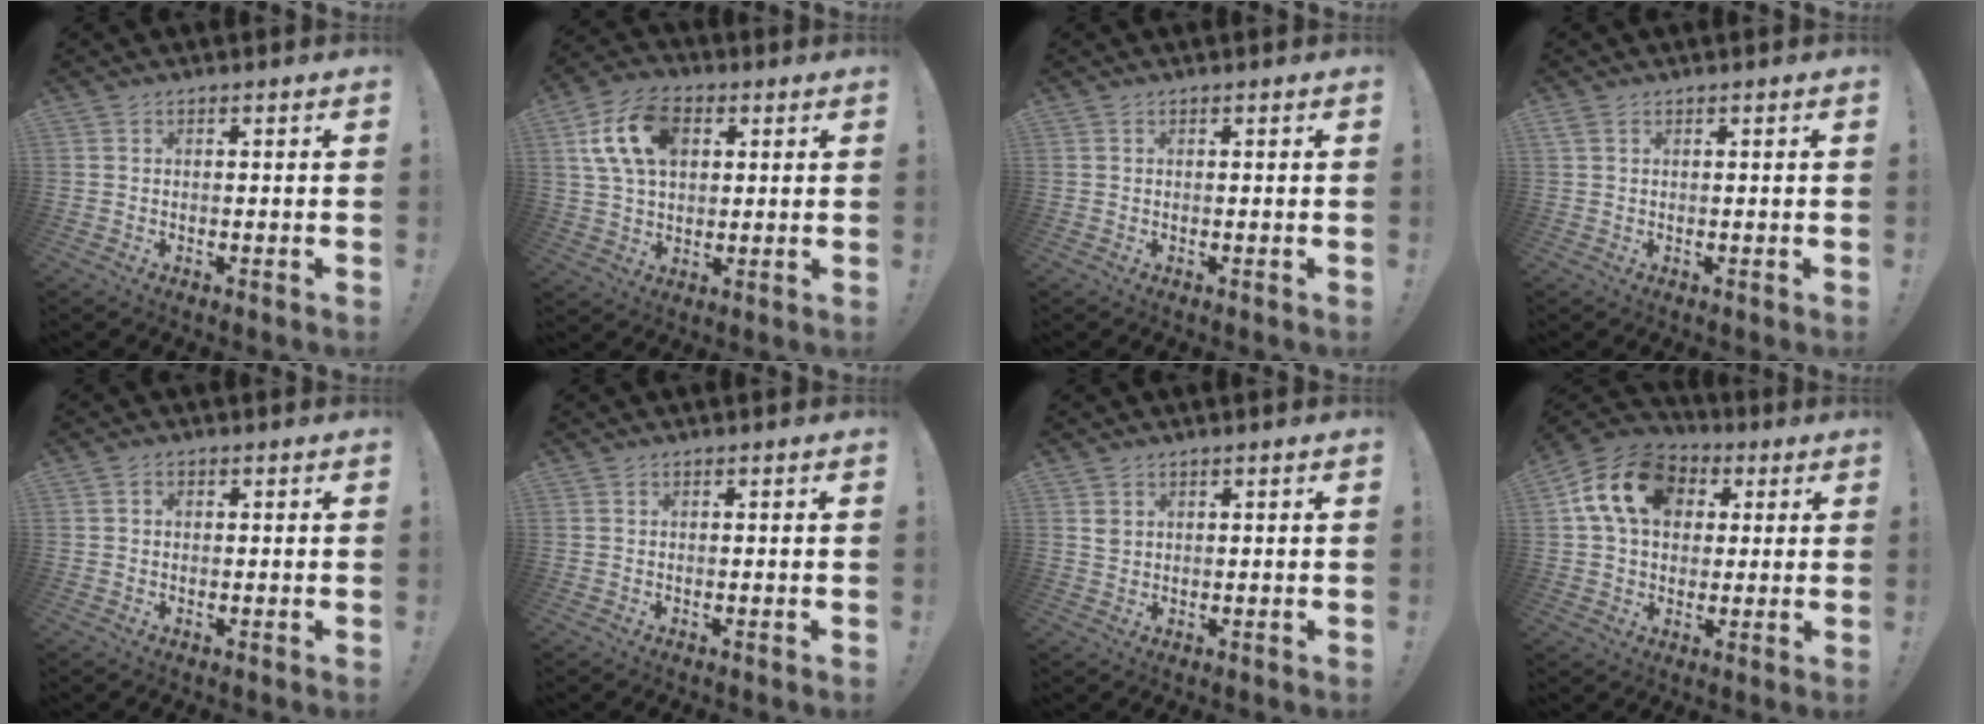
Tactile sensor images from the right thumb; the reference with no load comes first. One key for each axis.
{"total": 15.2, "fx": 4.9, "fy": 10.1, "fz": 10.2, "tx": -0.184, "ty": 0.004, "tz": 0.096}
{"total": 0.0}
{"total": 1.2, "fx": 0.6, "fy": 0.7, "fz": 0.8, "tx": -0.018, "ty": 0.004, "tz": 0.012}
{"total": 1.1, "fx": -0.1, "fy": 1.0, "fz": 0.5, "tx": -0.015, "ty": 0.007, "tz": 0.000}
{"total": 0.0}
{"total": 1.7, "fx": 1.0, "fy": 1.2, "fz": 0.7, "tx": -0.001, "ty": -0.004, "tz": 0.016}
{"total": 16.4, "fx": 5.0, "fy": 12.2, "fz": 9.7, "tx": -0.160, "ty": 0.005, "tz": 0.098}